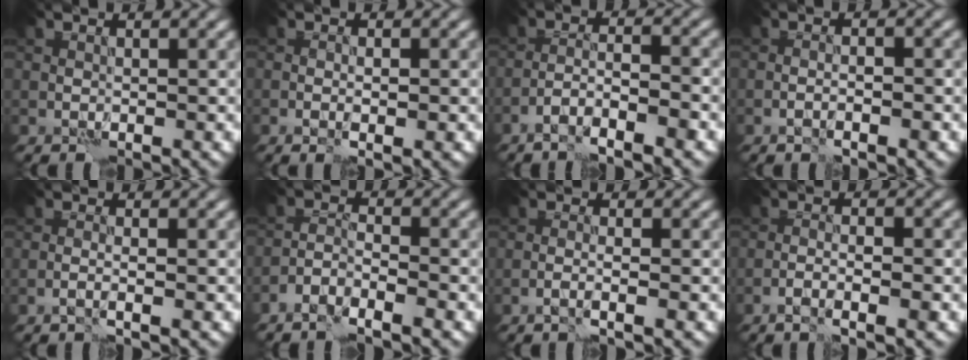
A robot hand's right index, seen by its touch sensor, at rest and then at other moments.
{"total": 1.6, "force": [-0.4, 0.3, 1.5], "torque": [-0.024, -0.001, -0.006]}
{"total": 4.0, "force": [-2.9, 0.4, 2.7], "torque": [-0.045, 0.007, -0.055]}
{"total": 1.5, "force": [-0.9, 0.1, 1.2], "torque": [-0.017, 0.007, -0.016]}
{"total": 1.0, "force": [-0.5, -0.2, 0.8], "torque": [-0.012, 0.003, -0.015]}
{"total": 2.8, "force": [-2.3, 0.4, 1.5], "torque": [-0.027, 0.003, -0.049]}
{"total": 1.3, "force": [-0.7, -0.2, 1.1], "torque": [-0.014, 0.005, -0.019]}
{"total": 2.4, "force": [-1.4, 0.1, 1.9], "torque": [-0.034, 0.003, -0.030]}